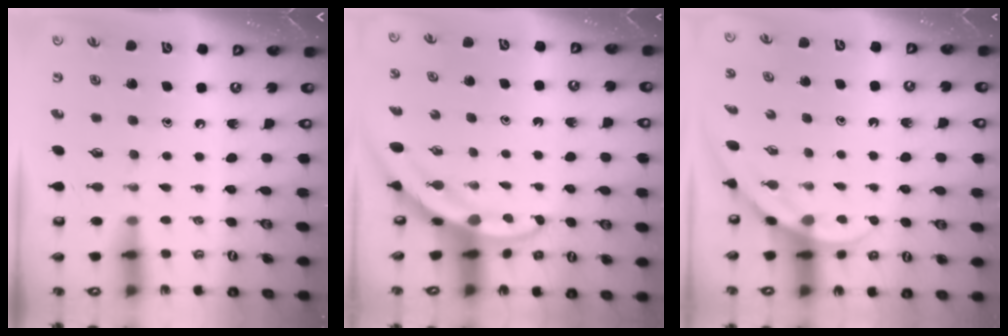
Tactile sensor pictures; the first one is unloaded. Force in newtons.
{"total": 3.2, "press": 3.2, "slide": 0.3}
{"total": 4.1, "press": 4.1, "slide": 0.3}